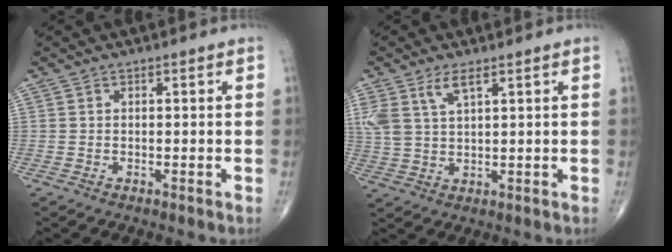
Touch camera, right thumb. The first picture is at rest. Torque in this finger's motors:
{"motor_torque": [0.05, 0.07, 0.53, 0.51, 0.07]}